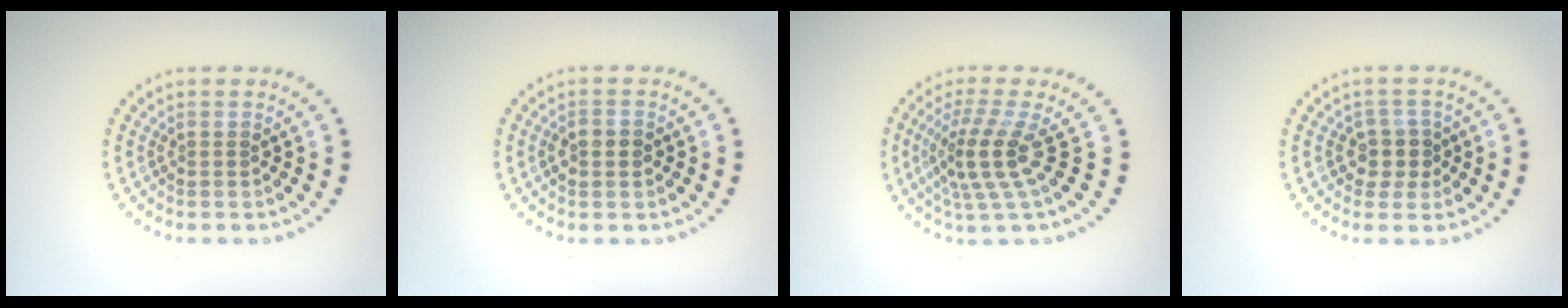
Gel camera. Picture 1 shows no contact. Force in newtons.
{"total": 2.2, "press": 2.2, "slide": 0.1}
{"total": 4.0, "press": 2.7, "slide": 2.9}
{"total": 2.4, "press": 2.0, "slide": 1.3}